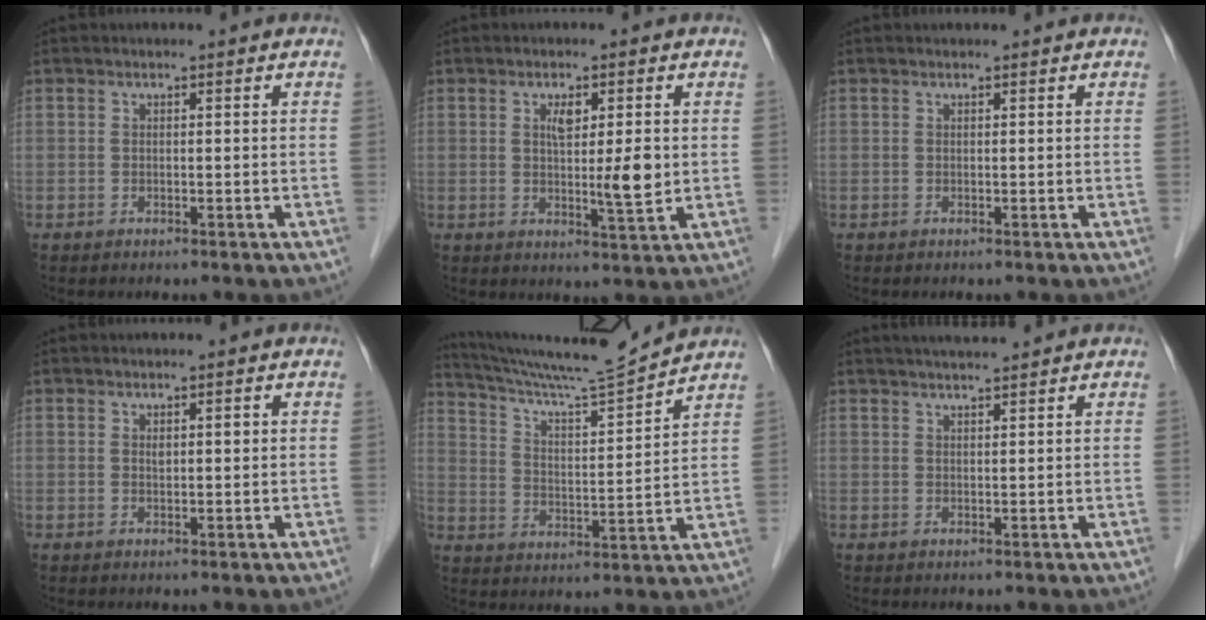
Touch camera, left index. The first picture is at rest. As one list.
[{"total": 5.8, "force": [0.7, 1.1, 5.6], "torque": [-0.087, -0.005, 0.011]}, {"total": 0.6, "force": [0.6, 0.0, 0.1], "torque": [-0.003, 0.009, 0.011]}, {"total": 1.1, "force": [0.4, 0.4, 1.0], "torque": [-0.019, 0.005, 0.007]}, {"total": 13.1, "force": [12.5, -2.0, 3.4], "torque": [-0.069, -0.020, 0.208]}, {"total": 4.0, "force": [3.6, -0.2, 1.7], "torque": [-0.025, 0.020, 0.060]}]